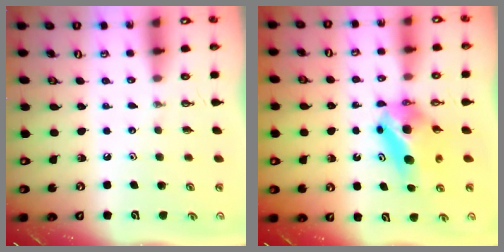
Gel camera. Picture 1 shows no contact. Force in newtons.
{"total": 6.9, "press": 6.6, "slide": 2.1}